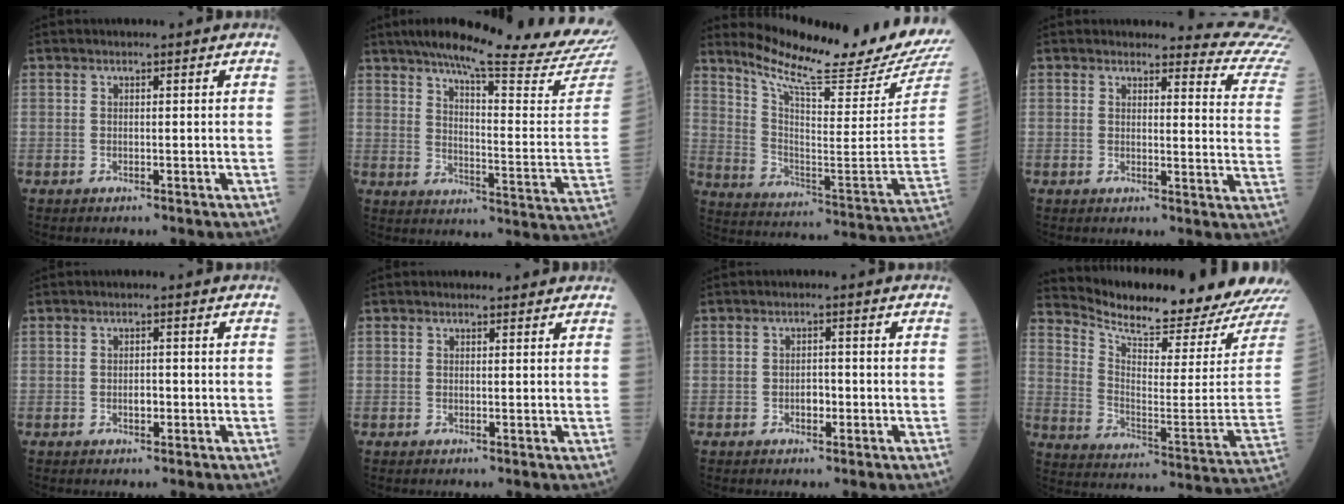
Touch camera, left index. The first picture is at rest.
{"total": 25.4, "force": [22.3, -0.4, 12.1], "torque": [-0.178, -0.085, 0.281]}
{"total": 22.8, "force": [20.7, -1.6, 9.5], "torque": [-0.174, -0.118, 0.295]}
{"total": 12.6, "force": [12.6, 0.6, 0.2], "torque": [0.036, -0.113, 0.094]}
{"total": 1.3, "force": [-0.6, 0.7, 1.0], "torque": [-0.015, -0.001, -0.011]}
{"total": 1.5, "force": [1.4, 0.6, 0.0], "torque": [-0.005, -0.001, 0.010]}
{"total": 1.7, "force": [-0.9, 0.9, 1.2], "torque": [-0.014, 0.001, -0.016]}
{"total": 20.1, "force": [19.4, 0.4, 5.2], "torque": [-0.111, -0.100, 0.268]}